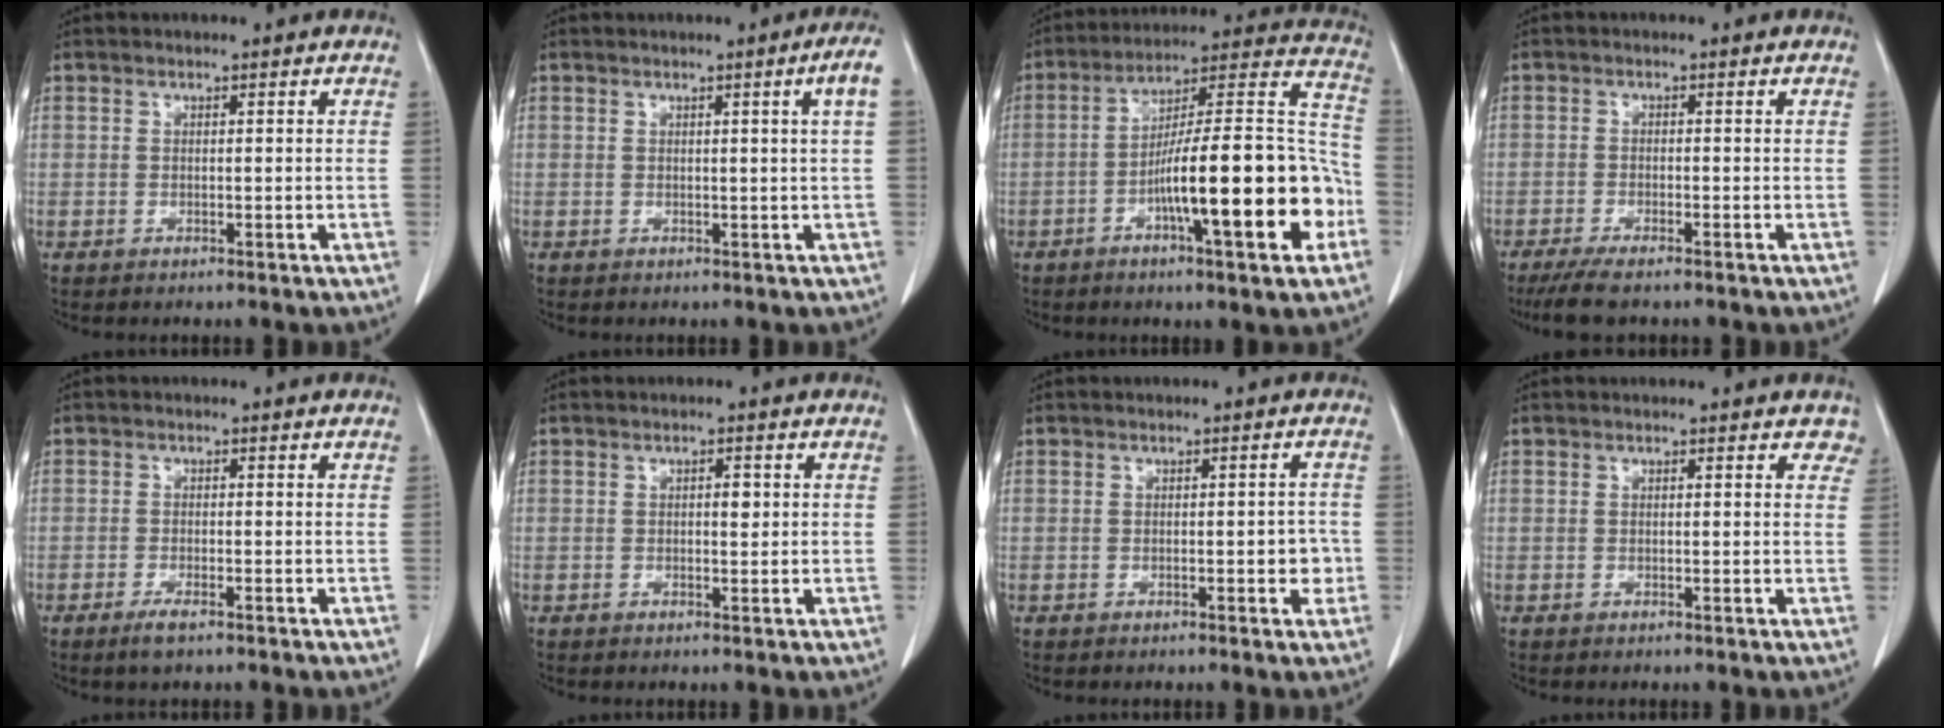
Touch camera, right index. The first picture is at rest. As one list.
[{"total": 3.3, "force": [0.8, -0.9, 3.0], "torque": [-0.042, -0.001, 0.010]}, {"total": 20.8, "force": [-6.7, 2.4, 19.5], "torque": [-0.258, 0.018, -0.099]}, {"total": 5.3, "force": [-4.2, 0.7, 3.2], "torque": [-0.054, -0.012, -0.070]}, {"total": 2.3, "force": [-1.6, 0.4, 1.6], "torque": [-0.034, -0.003, -0.030]}, {"total": 1.5, "force": [0.4, 0.5, 1.3], "torque": [-0.017, 0.003, 0.009]}, {"total": 2.6, "force": [-0.5, 1.0, 2.3], "torque": [-0.021, 0.004, -0.003]}, {"total": 2.3, "force": [1.9, 1.1, 0.6], "torque": [0.011, -0.003, 0.000]}]